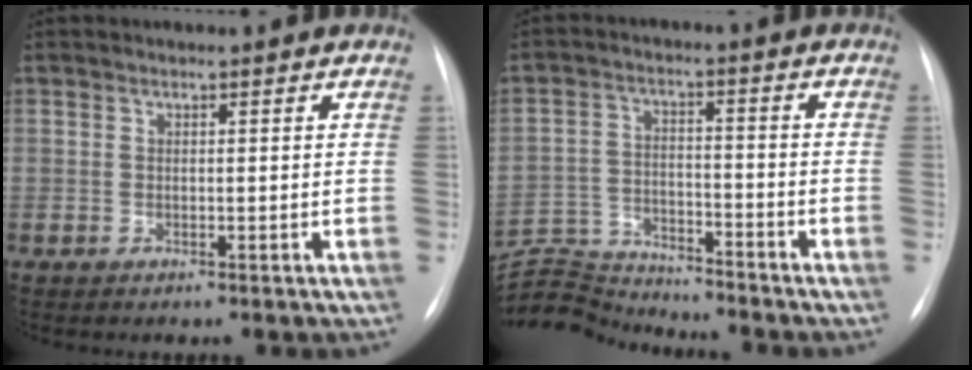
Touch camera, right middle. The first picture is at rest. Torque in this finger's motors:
{"motor_torque": [-0.21, -0.18, -0.10, -0.03]}